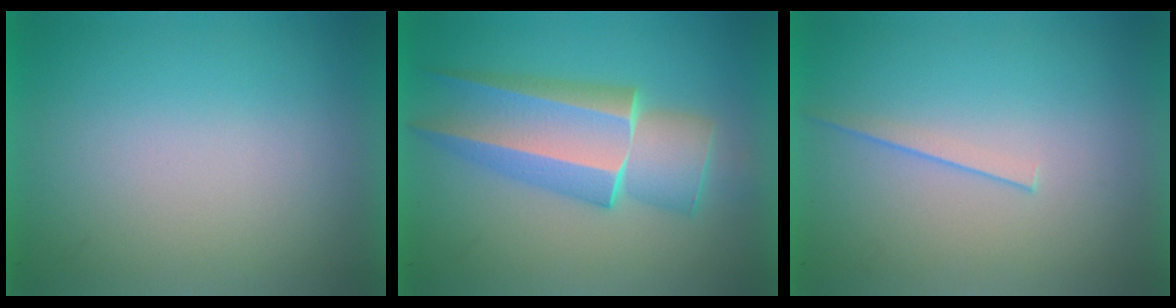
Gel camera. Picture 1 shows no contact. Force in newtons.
{"total": 6.4}
{"total": 1.1}